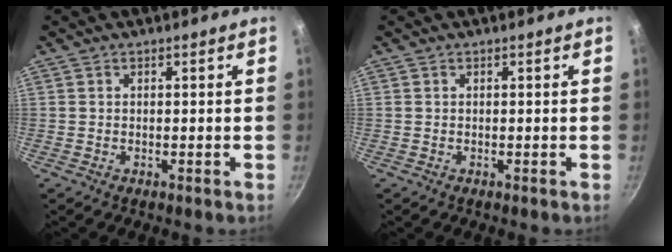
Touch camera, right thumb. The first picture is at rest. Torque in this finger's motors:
{"motor_torque": [-0.34, 0.21, -0.12, -0.23, 0.03]}